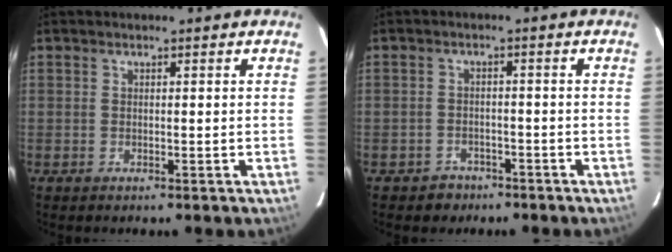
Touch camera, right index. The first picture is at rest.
{"total": 4.0, "force": [-2.8, 2.9, 0.2], "torque": [-0.018, 0.014, -0.039]}